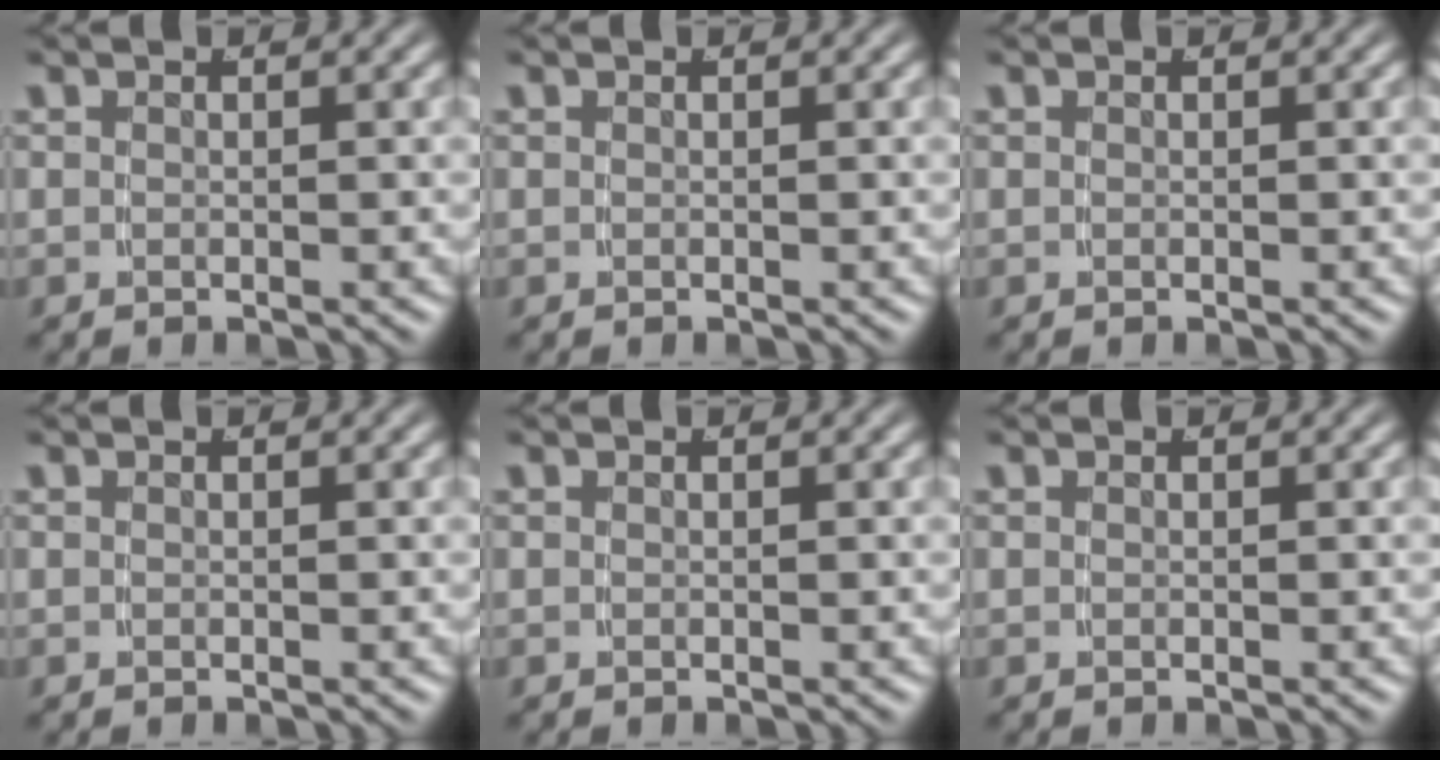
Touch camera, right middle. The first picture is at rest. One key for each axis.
{"total": 0.0}
{"total": 0.0}
{"total": 0.0}
{"total": 0.0}
{"total": 0.0}